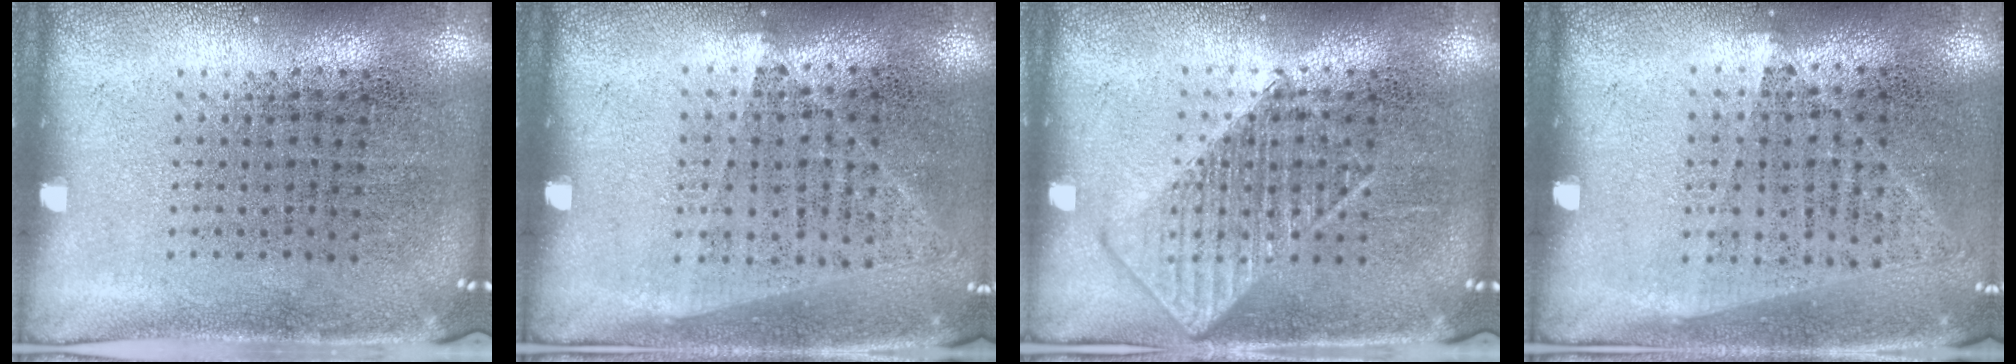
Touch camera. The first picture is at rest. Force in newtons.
{"total": 1.0, "press": 0.9, "slide": 0.5}
{"total": 2.4, "press": 2.3, "slide": 0.4}
{"total": 1.0, "press": 0.9, "slide": 0.5}